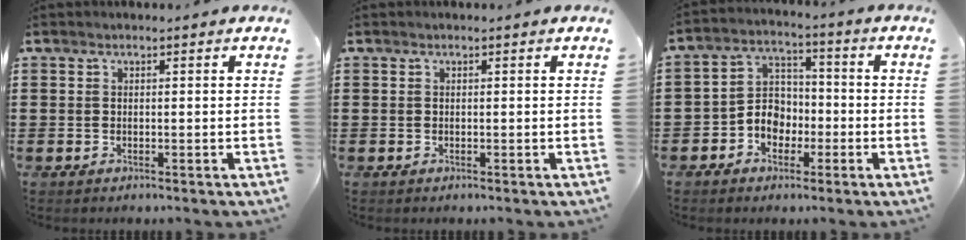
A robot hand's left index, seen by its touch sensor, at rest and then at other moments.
{"total": 0.0}
{"total": 5.6, "force": [-2.5, 4.6, 2.0], "torque": [-0.055, 0.012, -0.052]}